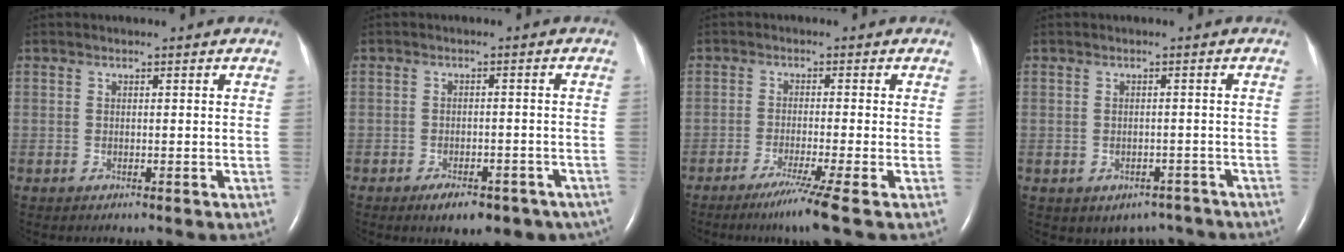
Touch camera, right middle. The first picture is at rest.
{"total": 9.6, "force": [-7.1, 4.2, 4.9], "torque": [-0.041, 0.009, -0.090]}
{"total": 6.0, "force": [-4.0, -1.8, 4.1], "torque": [-0.074, -0.022, -0.073]}
{"total": 5.1, "force": [-3.8, 3.3, 0.8], "torque": [-0.002, 0.017, -0.044]}